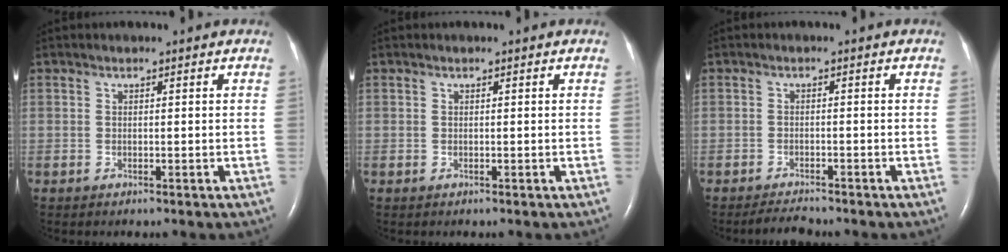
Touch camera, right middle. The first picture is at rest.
{"total": 0.0}
{"total": 2.5, "force": [-2.4, 0.1, 0.7], "torque": [-0.022, -0.012, -0.039]}